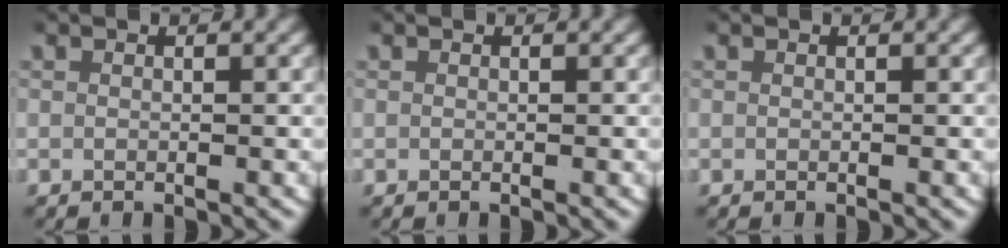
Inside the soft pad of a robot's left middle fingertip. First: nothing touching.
{"total": 0.0}
{"total": 0.0}